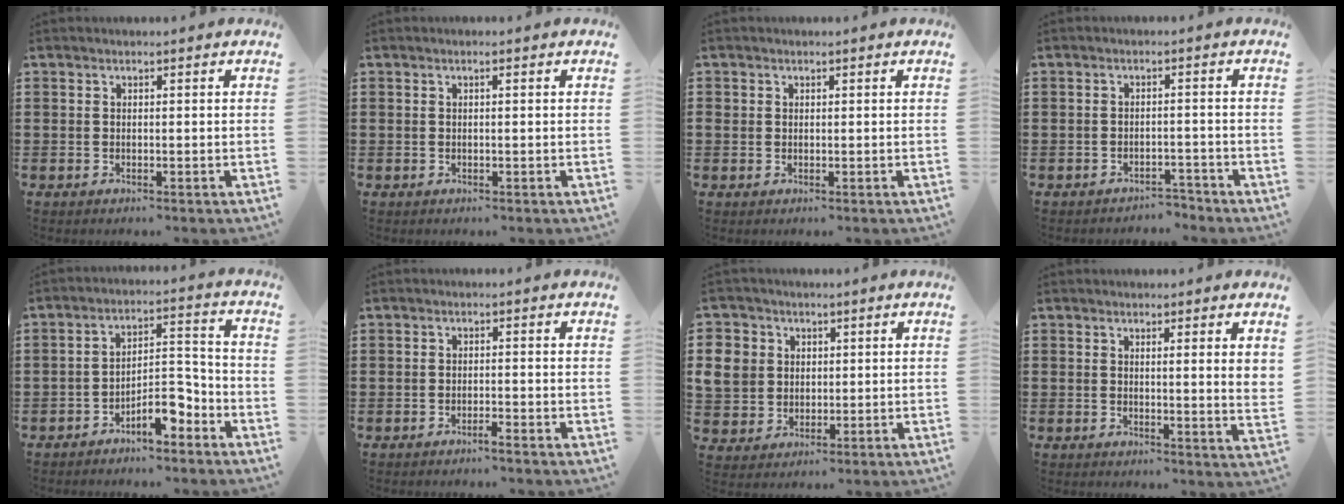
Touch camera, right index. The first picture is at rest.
{"total": 0.6, "force": [-0.1, -0.2, 0.6], "torque": [-0.009, -0.004, -0.002]}
{"total": 0.6, "force": [0.2, 0.5, 0.2], "torque": [-0.004, 0.002, 0.003]}
{"total": 2.3, "force": [-2.3, 0.2, 0.2], "torque": [-0.010, 0.000, -0.047]}
{"total": 7.0, "force": [-5.0, 2.2, 4.4], "torque": [-0.069, 0.015, -0.089]}
{"total": 1.4, "force": [-1.1, -0.2, 0.8], "torque": [-0.015, -0.003, -0.021]}
{"total": 6.4, "force": [1.4, 5.9, 2.1], "torque": [-0.085, 0.011, 0.022]}
{"total": 2.3, "force": [1.4, -0.5, 1.8], "torque": [-0.030, -0.007, 0.023]}